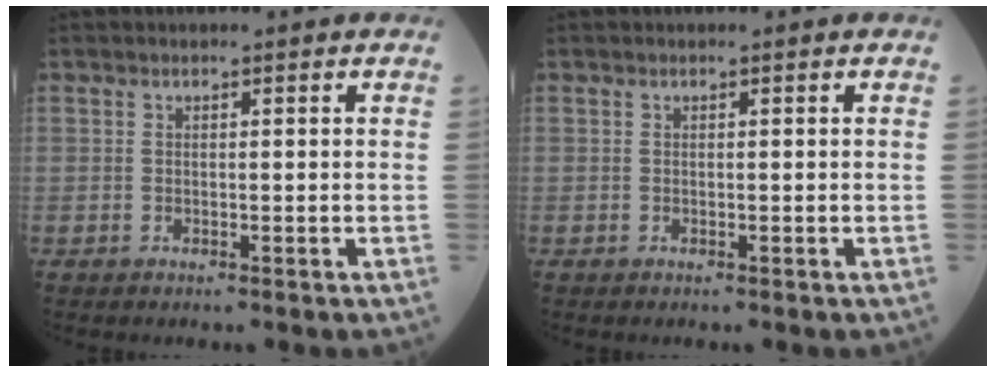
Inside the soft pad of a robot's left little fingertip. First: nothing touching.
{"total": 0.0}